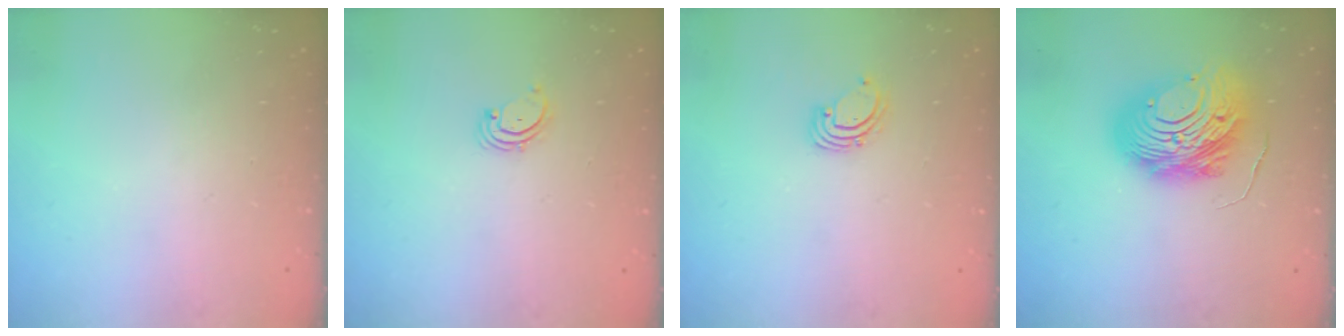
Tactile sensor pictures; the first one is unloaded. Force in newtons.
{"total": 1.7, "press": 1.6, "slide": 0.2}
{"total": 1.6, "press": 1.6, "slide": 0.1}
{"total": 14.9, "press": 14.8, "slide": 1.4}